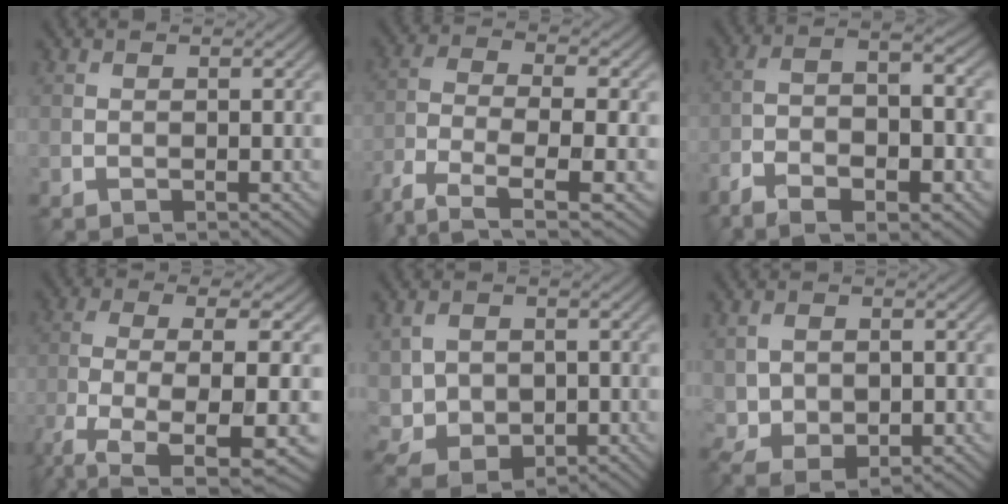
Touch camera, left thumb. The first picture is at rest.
{"total": 8.3, "force": [-4.7, 2.7, 6.3], "torque": [-0.133, -0.010, -0.098]}
{"total": 11.4, "force": [-6.2, 3.6, 8.9], "torque": [-0.170, -0.014, -0.102]}
{"total": 10.4, "force": [-4.9, 2.7, 8.8], "torque": [-0.173, -0.018, -0.083]}
{"total": 4.9, "force": [0.2, 4.1, 2.8], "torque": [-0.068, -0.013, 0.009]}
{"total": 4.0, "force": [0.3, 3.1, 2.5], "torque": [-0.052, -0.009, 0.011]}